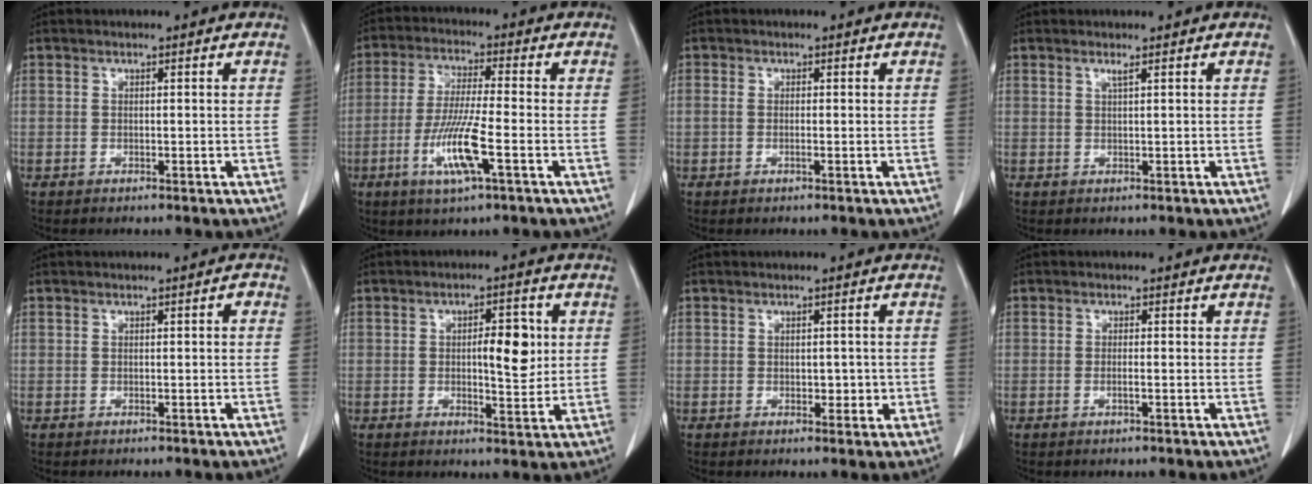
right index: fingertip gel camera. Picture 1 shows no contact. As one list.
[{"total": 9.5, "force": [-3.5, 0.4, 8.9], "torque": [-0.178, -0.014, -0.069]}, {"total": 1.2, "force": [-0.2, 0.5, 1.0], "torque": [-0.027, 0.003, -0.003]}, {"total": 0.8, "force": [0.5, -0.2, 0.6], "torque": [-0.017, -0.003, 0.012]}, {"total": 0.7, "force": [0.0, 0.2, 0.7], "torque": [-0.007, 0.002, 0.000]}, {"total": 6.7, "force": [0.9, 2.2, 6.3], "torque": [-0.090, 0.001, 0.014]}, {"total": 2.4, "force": [-0.2, 1.6, 1.8], "torque": [-0.016, 0.005, 0.003]}, {"total": 1.0, "force": [-0.3, 0.1, 0.9], "torque": [-0.019, -0.001, -0.005]}]